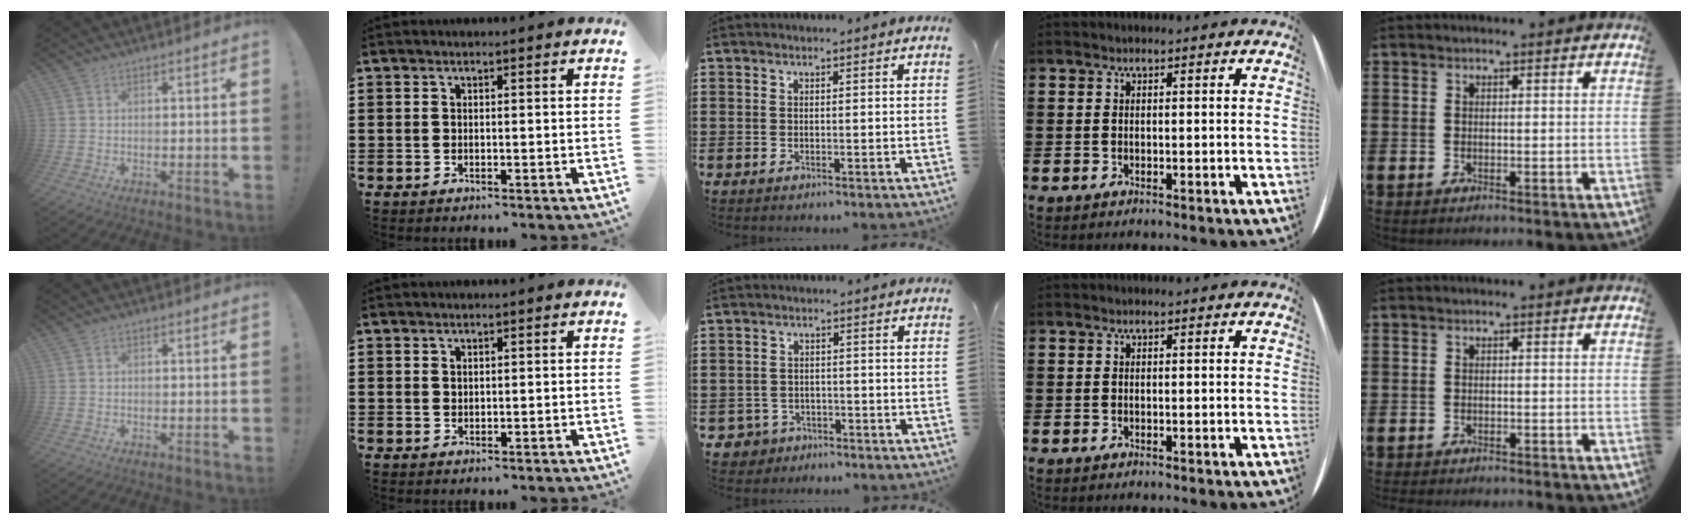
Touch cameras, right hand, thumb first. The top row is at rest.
{"thumb": {"total": 0.5, "force": [0.0, 0.4, 0.3], "torque": [-0.001, 0.001, -0.002]}, "index": {"total": 0.7, "force": [0.6, 0.3, 0.3], "torque": [-0.006, 0.002, 0.012]}, "middle": {"total": 2.4, "force": [-2.1, 1.2, 0.1], "torque": [-0.020, -0.003, -0.048]}, "little": {"total": 0.5, "force": [-0.5, 0.0, -0.1], "torque": [-0.001, -0.002, -0.010]}}